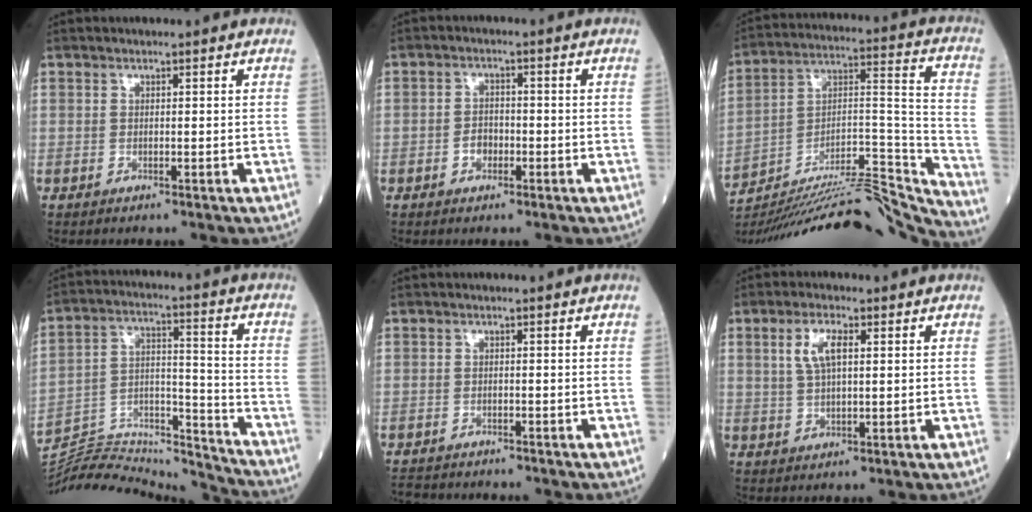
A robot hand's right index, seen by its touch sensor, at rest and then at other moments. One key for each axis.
{"total": 2.5, "fx": -1.1, "fy": 1.7, "fz": 1.5, "tx": -0.026, "ty": 0.006, "tz": -0.018}
{"total": 29.9, "fx": -28.0, "fy": 2.0, "fz": 10.4, "tx": -0.136, "ty": 0.012, "tz": -0.417}
{"total": 18.9, "fx": -18.9, "fy": 0.5, "fz": 1.4, "tx": -0.024, "ty": 0.051, "tz": -0.301}
{"total": 4.5, "fx": -4.2, "fy": 1.7, "fz": 0.5, "tx": -0.006, "ty": -0.006, "tz": -0.067}
{"total": 4.9, "fx": 1.6, "fy": 1.5, "fz": 4.4, "tx": -0.093, "ty": 0.007, "tz": 0.035}